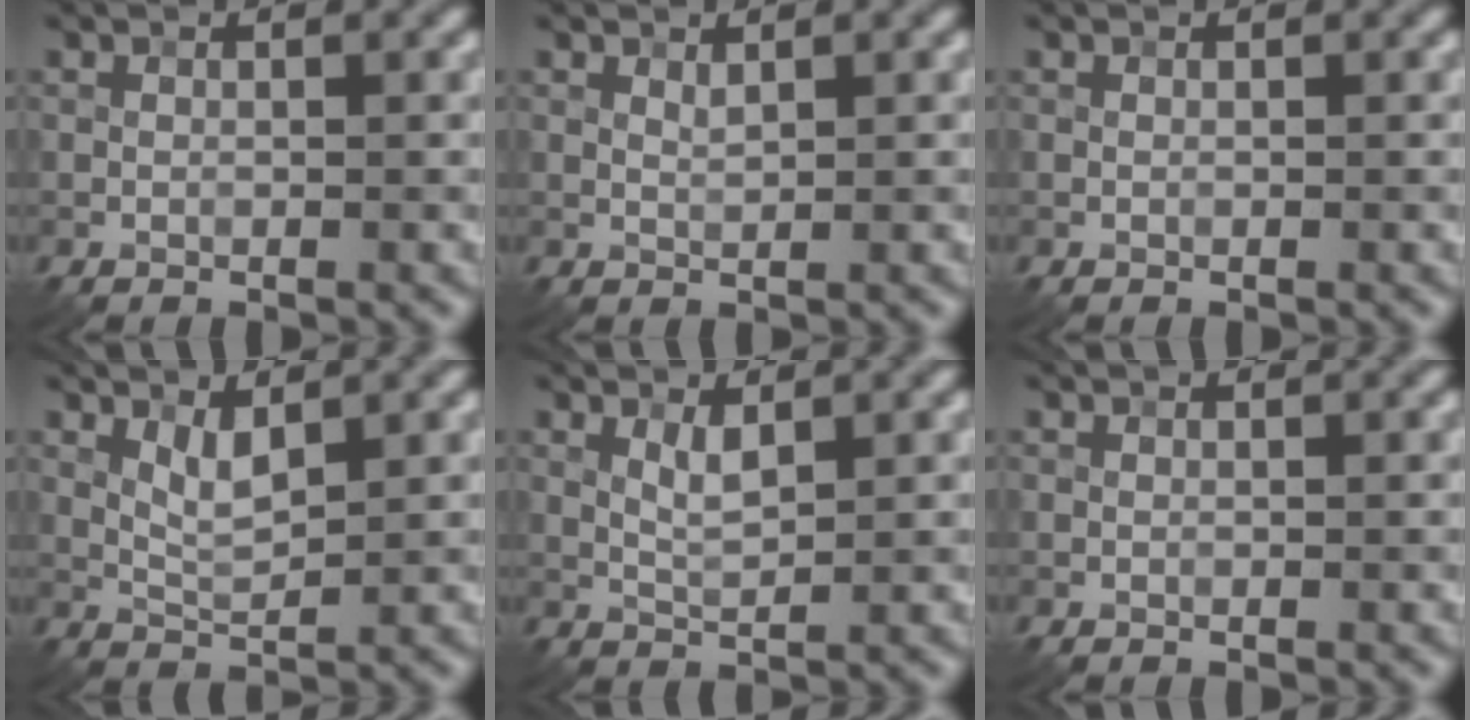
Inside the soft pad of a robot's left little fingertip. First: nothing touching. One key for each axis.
{"total": 0.6, "fx": 0.5, "fy": 0.1, "fz": 0.4, "tx": -0.012, "ty": -0.003, "tz": 0.011}
{"total": 0.0}
{"total": 2.2, "fx": 1.1, "fy": 0.7, "fz": 1.8, "tx": -0.038, "ty": -0.004, "tz": 0.023}
{"total": 1.7, "fx": 0.8, "fy": 0.5, "fz": 1.5, "tx": -0.033, "ty": -0.003, "tz": 0.016}
{"total": 0.0}